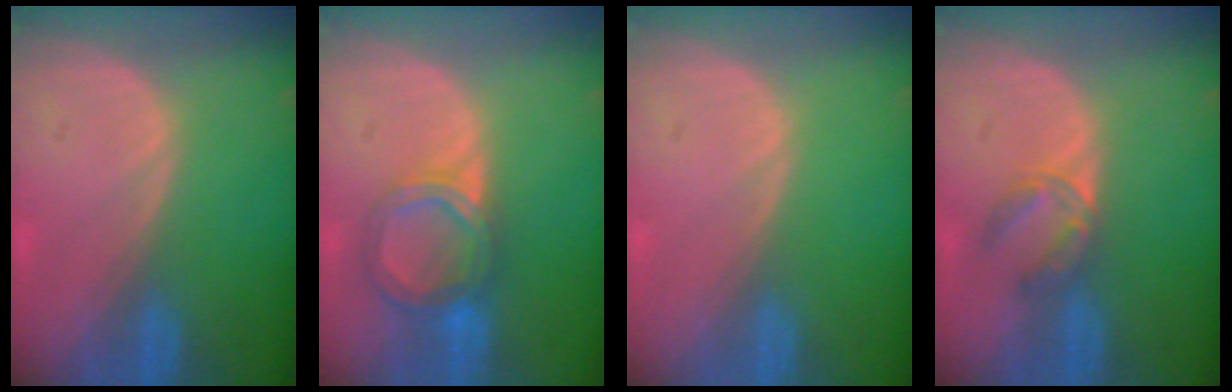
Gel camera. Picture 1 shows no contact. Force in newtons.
{"total": 6.5, "press": 5.7, "slide": 3.0}
{"total": 0.0}
{"total": 3.8, "press": 3.6, "slide": 1.0}